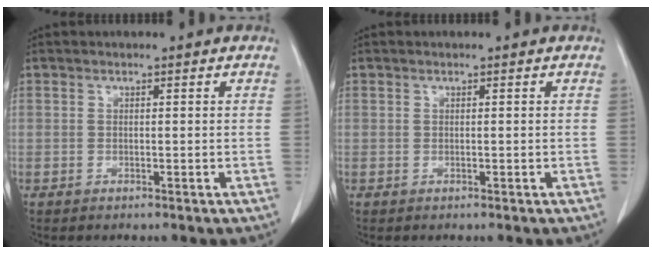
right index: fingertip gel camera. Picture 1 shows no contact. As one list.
[{"total": 0.0}]